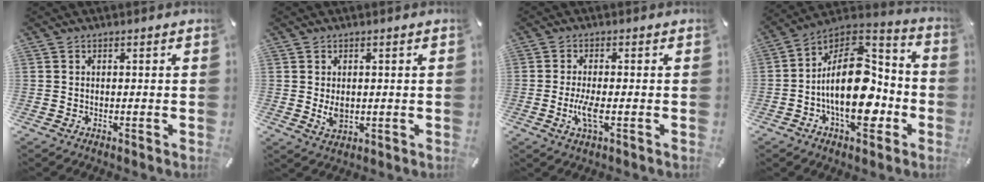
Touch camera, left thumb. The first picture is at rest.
{"total": 3.6, "force": [0.0, 2.6, 2.5], "torque": [-0.052, -0.005, -0.003]}
{"total": 5.1, "force": [-1.1, 1.3, 4.8], "torque": [-0.114, -0.015, -0.026]}
{"total": 21.0, "force": [-3.8, 12.6, 16.3], "torque": [-0.268, -0.008, -0.064]}